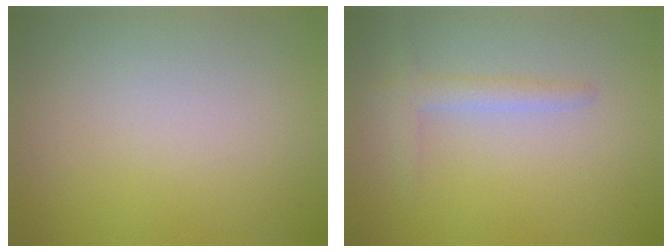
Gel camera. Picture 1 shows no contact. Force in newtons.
{"total": 1.9, "press": 1.9, "slide": 0.2}